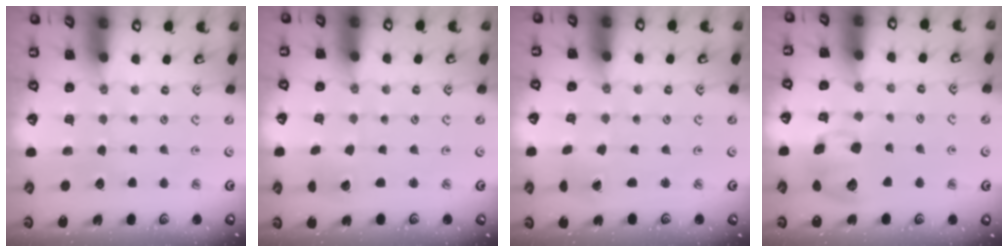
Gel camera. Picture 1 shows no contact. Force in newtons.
{"total": 2.0, "press": 2.0, "slide": 0.1}
{"total": 1.5, "press": 1.5, "slide": 0.1}
{"total": 11.4, "press": 11.2, "slide": 2.1}